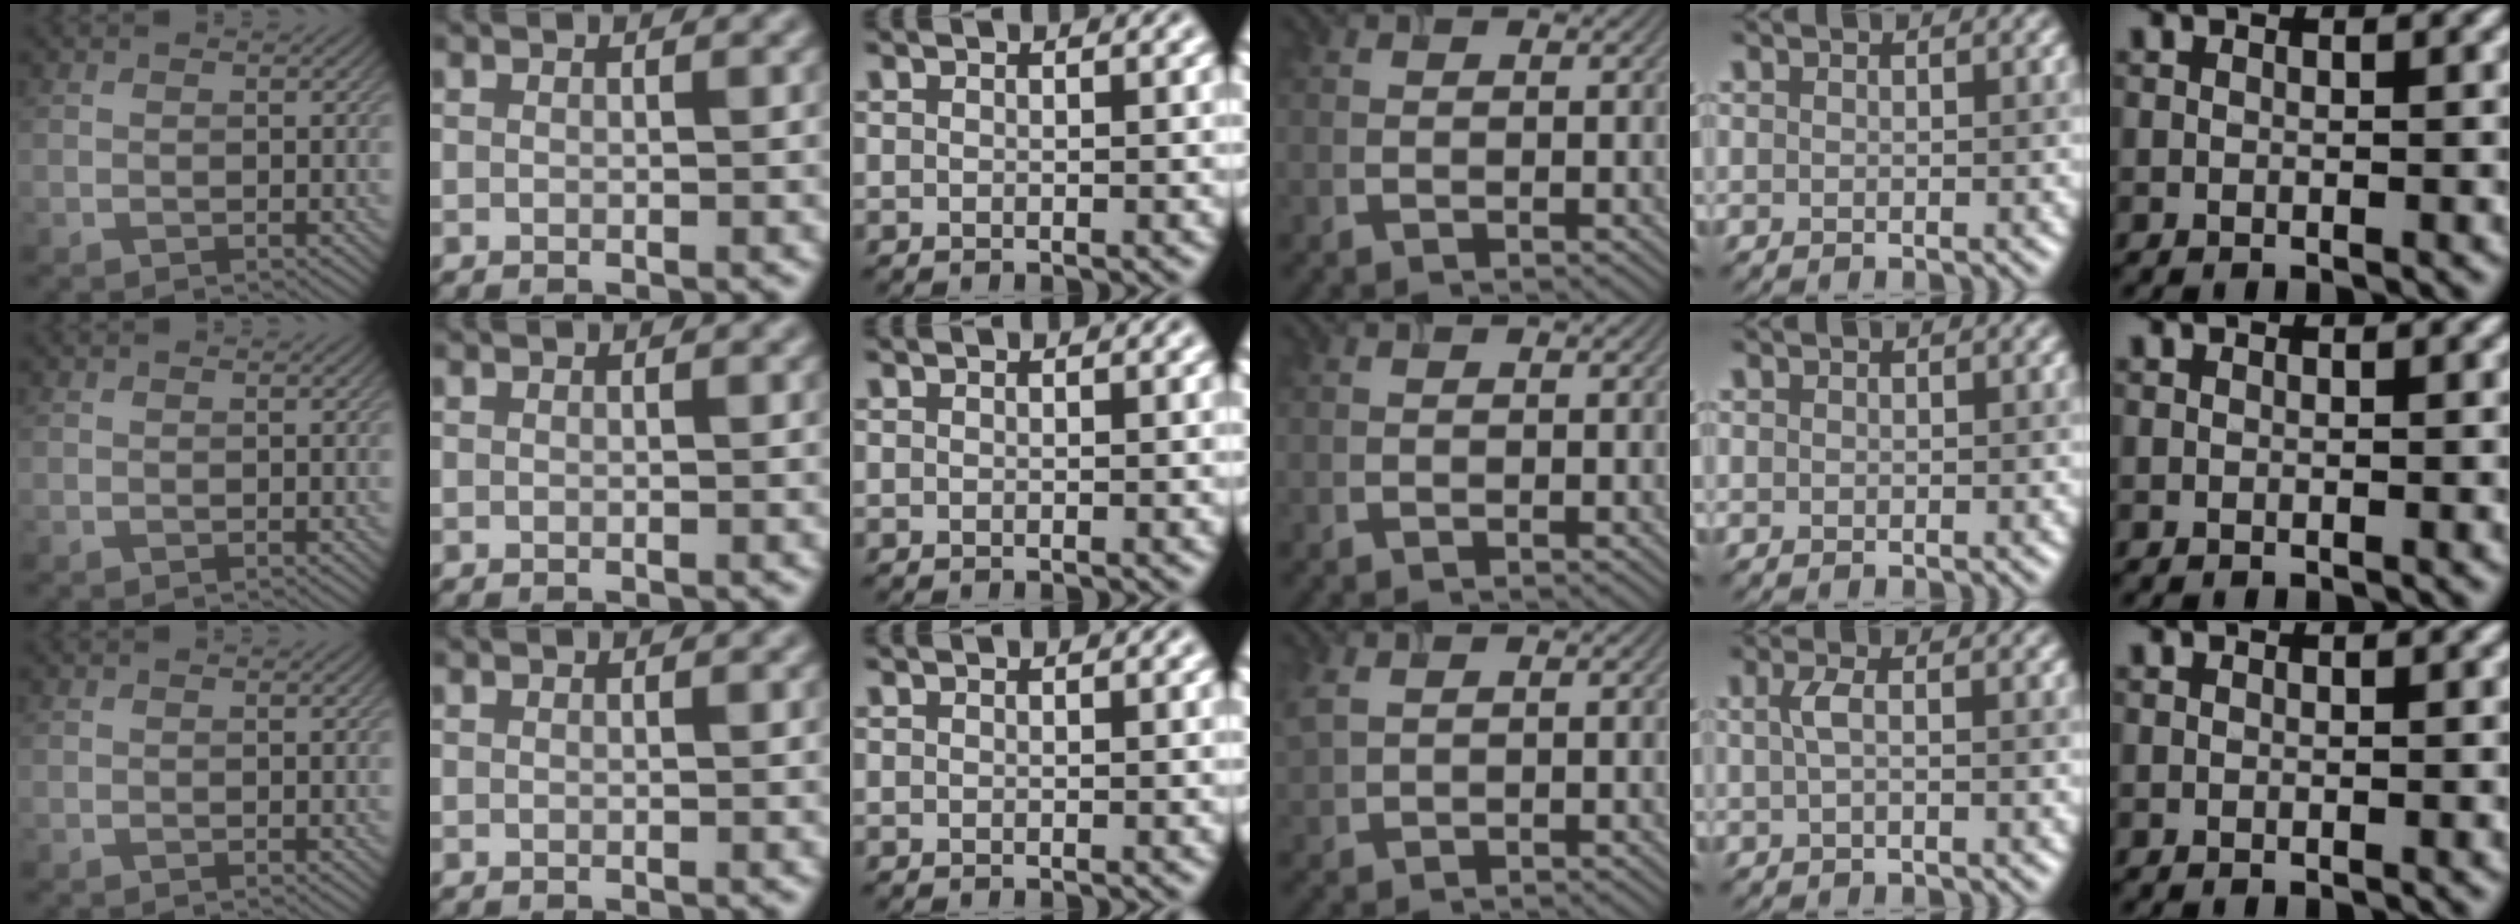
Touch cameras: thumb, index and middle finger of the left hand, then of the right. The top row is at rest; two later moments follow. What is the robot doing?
{"motion": "insert", "object": "airpods case & airpods"}